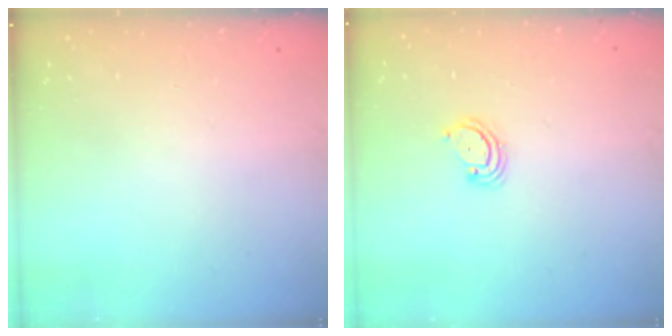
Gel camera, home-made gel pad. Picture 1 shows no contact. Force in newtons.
{"total": 3.3, "press": 3.3, "slide": 0.4}